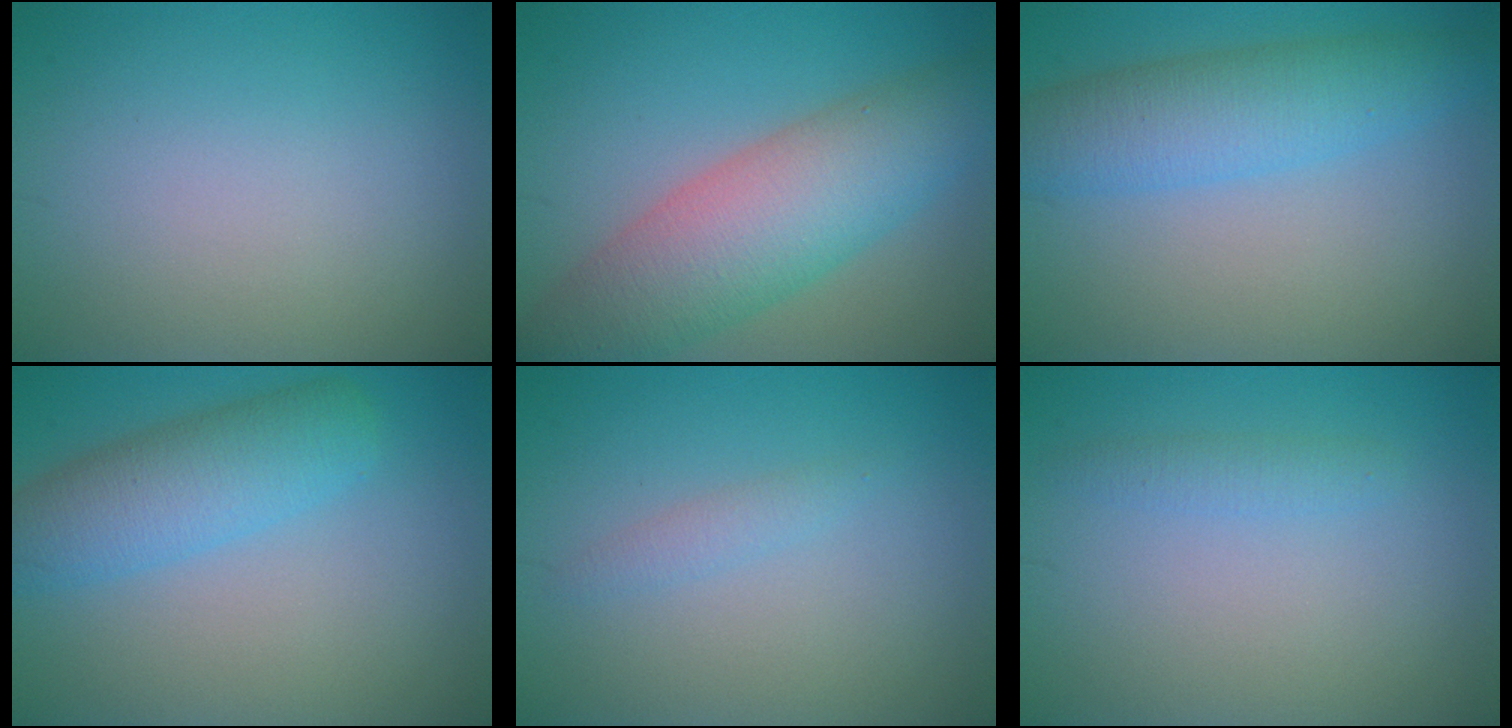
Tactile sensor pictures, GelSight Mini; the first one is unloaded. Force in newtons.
{"total": 8.1, "press": 8.1, "slide": 0.5}
{"total": 5.4, "press": 5.4, "slide": 0.2}
{"total": 5.2, "press": 5.2, "slide": 0.1}
{"total": 1.1, "press": 1.1, "slide": 0.1}
{"total": 1.3, "press": 1.3, "slide": 0.0}